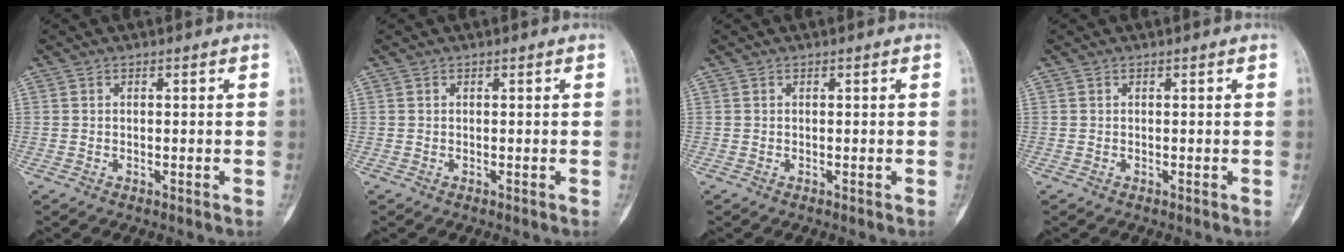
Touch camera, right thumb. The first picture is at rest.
{"total": 0.0}
{"total": 0.0}
{"total": 0.0}